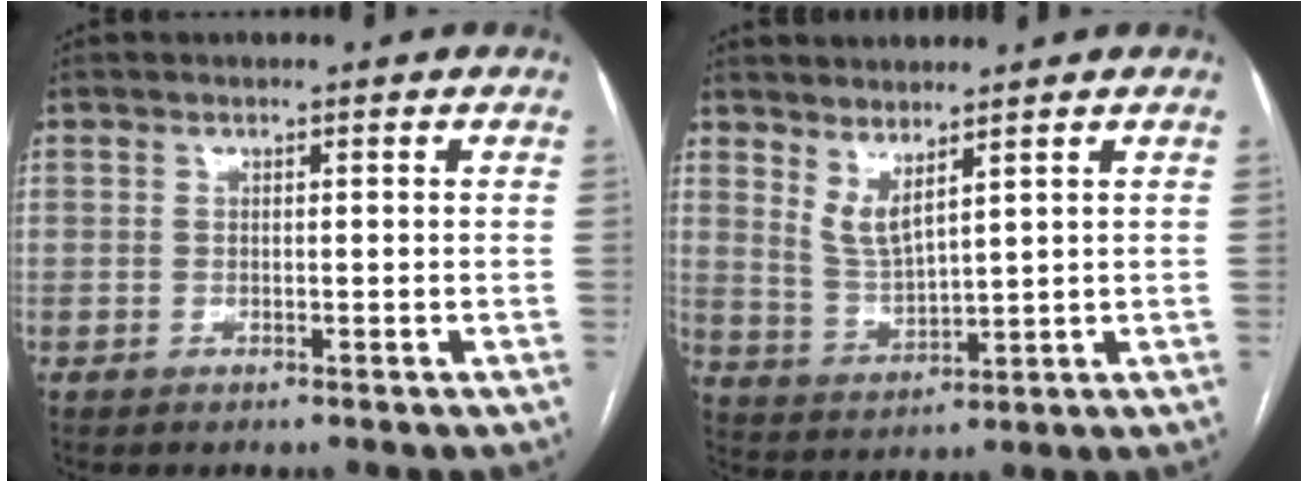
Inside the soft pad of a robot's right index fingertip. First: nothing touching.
{"total": 4.4, "force": [3.2, 0.6, 2.9], "torque": [-0.065, -0.020, 0.077]}